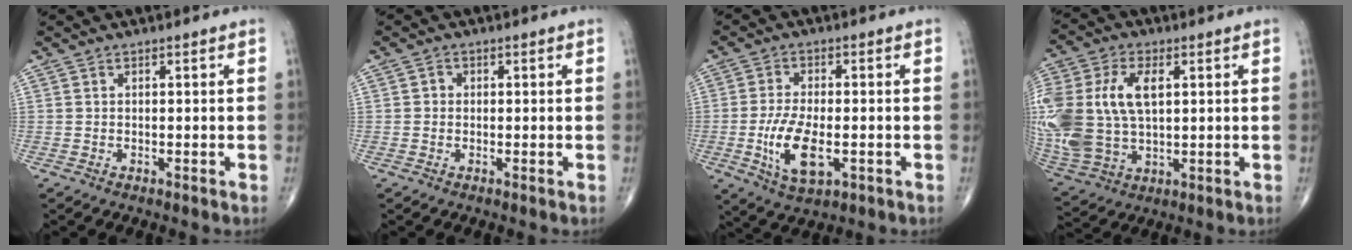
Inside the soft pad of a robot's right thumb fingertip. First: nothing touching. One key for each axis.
{"total": 1.2, "fx": -0.1, "fy": 1.1, "fz": 0.4, "tx": 0.000, "ty": 0.004, "tz": -0.004}
{"total": 9.8, "fx": -2.4, "fy": 4.6, "fz": 8.4, "tx": -0.161, "ty": -0.003, "tz": -0.037}
{"total": 22.6, "fx": 3.3, "fy": 13.9, "fz": 17.5, "tx": -0.427, "ty": 0.009, "tz": 0.074}